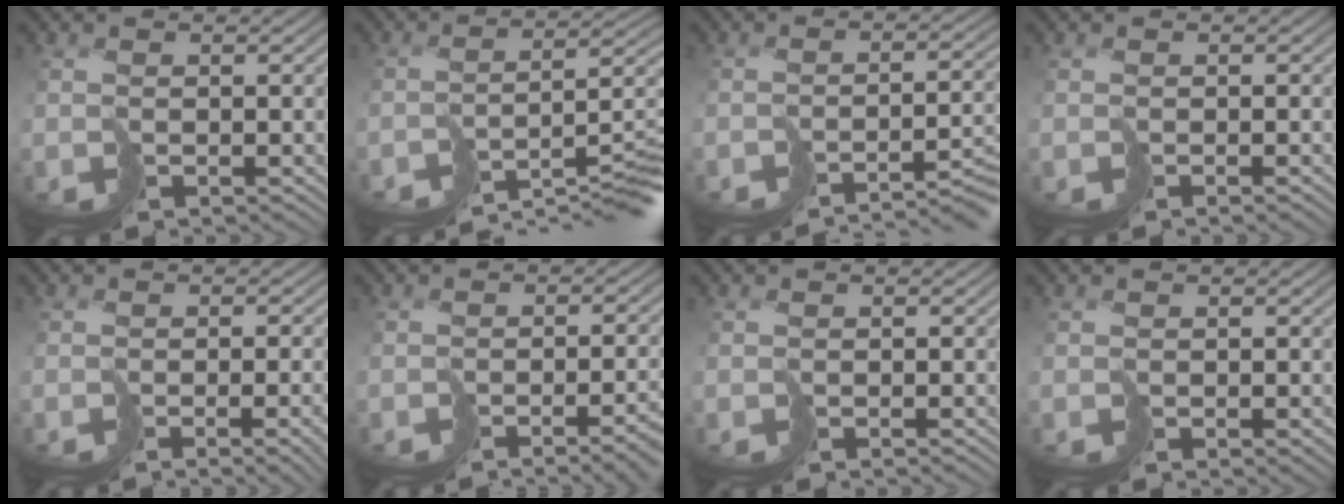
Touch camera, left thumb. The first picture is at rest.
{"total": 9.0, "force": [-6.1, 2.5, 6.1], "torque": [-0.101, -0.020, -0.076]}
{"total": 6.5, "force": [-5.6, 0.6, 3.4], "torque": [-0.034, -0.008, -0.084]}
{"total": 0.8, "force": [-0.8, -0.1, 0.3], "torque": [-0.002, 0.000, -0.014]}
{"total": 5.2, "force": [-2.5, 1.3, 4.3], "torque": [-0.049, -0.020, -0.020]}
{"total": 5.5, "force": [-3.7, 0.6, 3.9], "torque": [-0.041, -0.014, -0.048]}
{"total": 0.6, "force": [-0.5, 0.0, 0.2], "torque": [-0.002, -0.001, -0.010]}
{"total": 1.3, "force": [-0.4, 0.8, 0.9], "torque": [-0.012, -0.002, -0.005]}